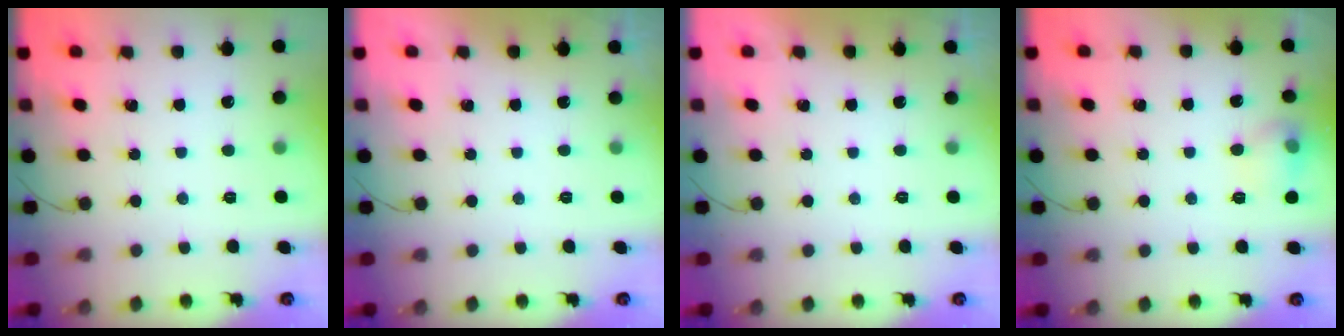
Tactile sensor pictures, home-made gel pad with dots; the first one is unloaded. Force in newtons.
{"total": 0.0}
{"total": 0.0}
{"total": 7.6, "press": 7.6, "slide": 1.0}